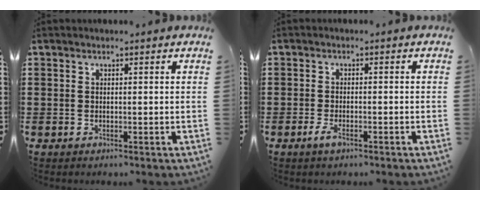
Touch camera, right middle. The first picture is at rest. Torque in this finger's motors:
{"motor_torque": [0.73, 0.21, 0.01, 0.03]}